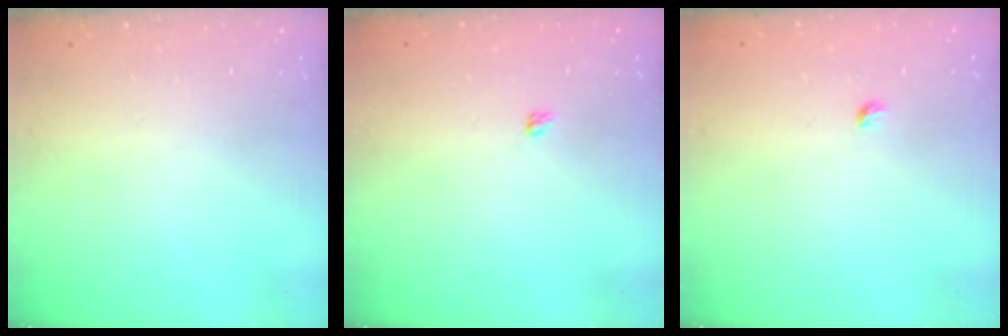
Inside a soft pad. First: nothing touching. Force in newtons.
{"total": 2.4, "press": 2.4, "slide": 0.4}
{"total": 2.7, "press": 2.6, "slide": 0.6}